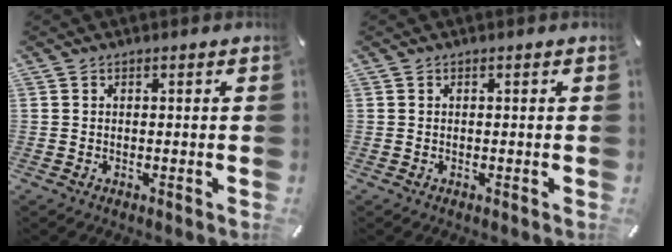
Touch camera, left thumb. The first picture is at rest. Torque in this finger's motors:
{"motor_torque": [-0.10, 0.06, -0.03, -0.01, 0.00]}